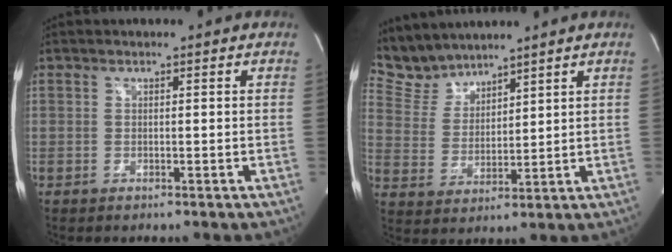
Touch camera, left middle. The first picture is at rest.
{"total": 6.7, "force": [6.5, 1.5, 0.1], "torque": [-0.016, 0.013, 0.150]}